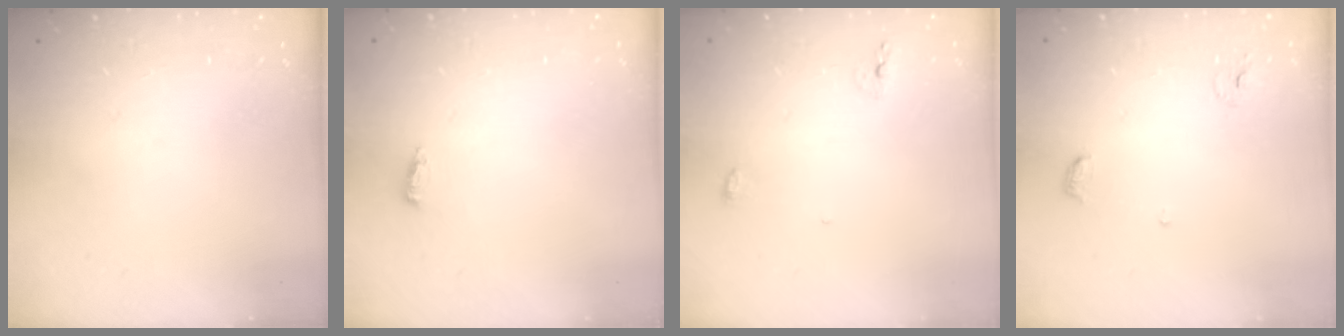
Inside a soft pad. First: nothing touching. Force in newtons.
{"total": 2.7, "press": 2.5, "slide": 1.0}
{"total": 4.3, "press": 4.2, "slide": 0.9}
{"total": 4.0, "press": 4.0, "slide": 0.3}